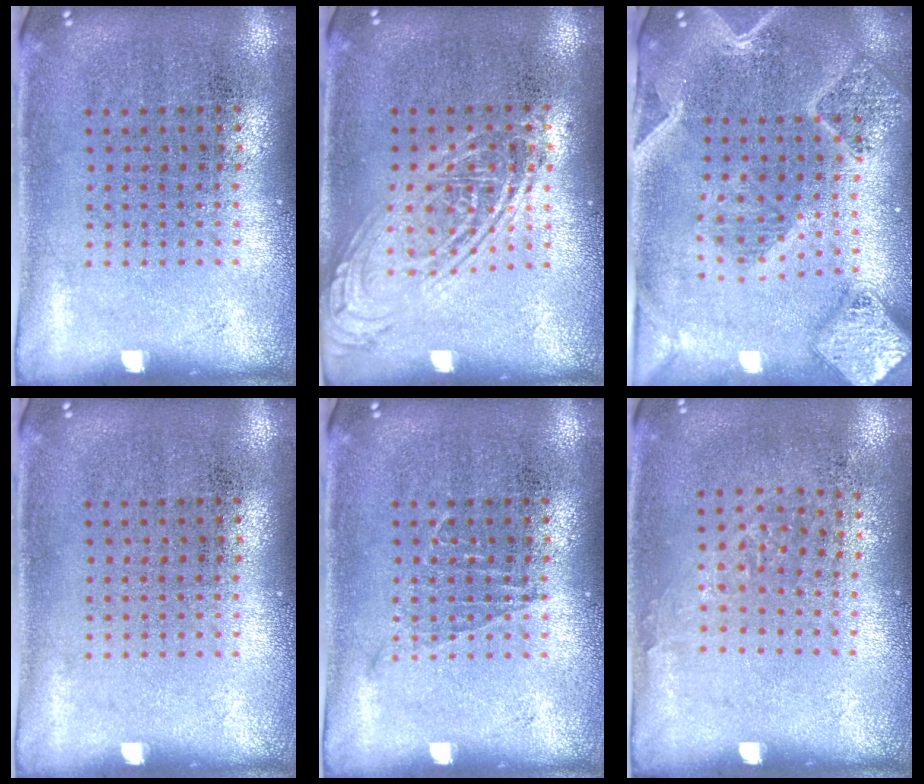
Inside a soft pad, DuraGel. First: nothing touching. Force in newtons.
{"total": 2.4, "press": 2.4, "slide": 0.2}
{"total": 2.9, "press": 2.5, "slide": 1.5}
{"total": 0.0}
{"total": 0.6, "press": 0.6, "slide": 0.1}
{"total": 0.8, "press": 0.6, "slide": 0.6}